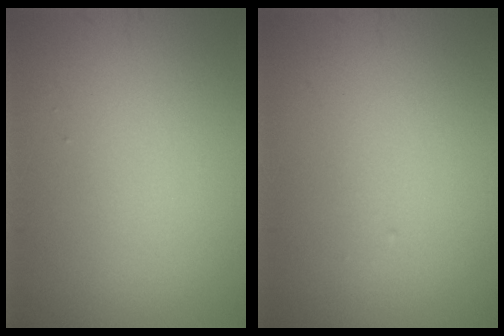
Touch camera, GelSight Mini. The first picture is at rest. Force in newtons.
{"total": 0.0}